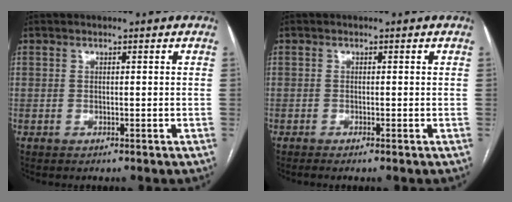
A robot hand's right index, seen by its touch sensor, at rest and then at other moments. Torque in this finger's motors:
{"motor_torque": [0.02, -0.02, -0.08, 0.01]}